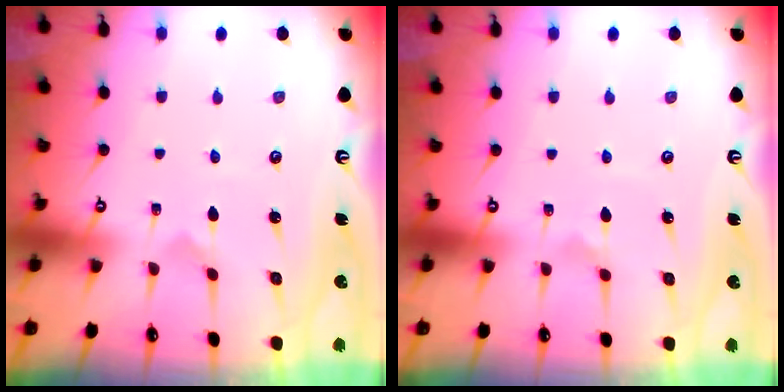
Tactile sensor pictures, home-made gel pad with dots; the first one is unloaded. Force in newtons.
{"total": 1.3, "press": 1.3, "slide": 0.3}